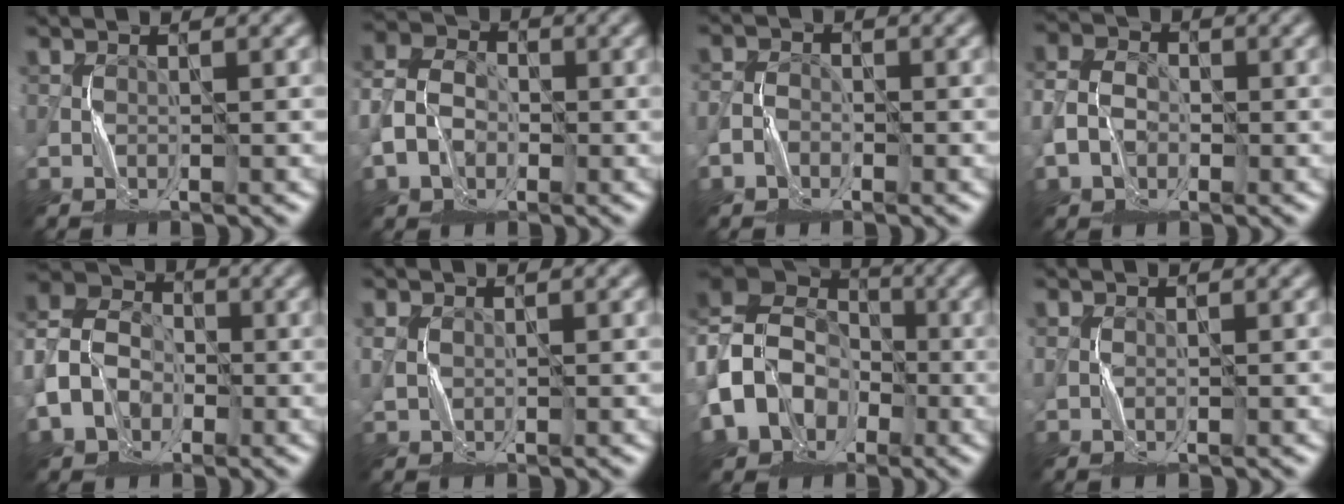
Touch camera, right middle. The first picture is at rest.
{"total": 5.4, "force": [-1.6, 4.1, 3.0], "torque": [-0.068, 0.004, -0.038]}
{"total": 1.9, "force": [-1.0, 1.4, 0.7], "torque": [-0.009, 0.005, -0.026]}
{"total": 3.9, "force": [-1.2, 3.0, 2.2], "torque": [-0.046, 0.004, -0.028]}
{"total": 7.7, "force": [-2.5, 5.9, 4.2], "torque": [-0.096, -0.003, -0.058]}
{"total": 1.5, "force": [0.3, 1.3, 0.8], "torque": [-0.021, 0.001, 0.008]}
{"total": 11.5, "force": [-3.5, 9.5, 5.6], "torque": [-0.115, -0.009, -0.093]}
{"total": 0.8, "force": [0.1, 0.7, 0.4], "torque": [-0.009, 0.000, 0.004]}